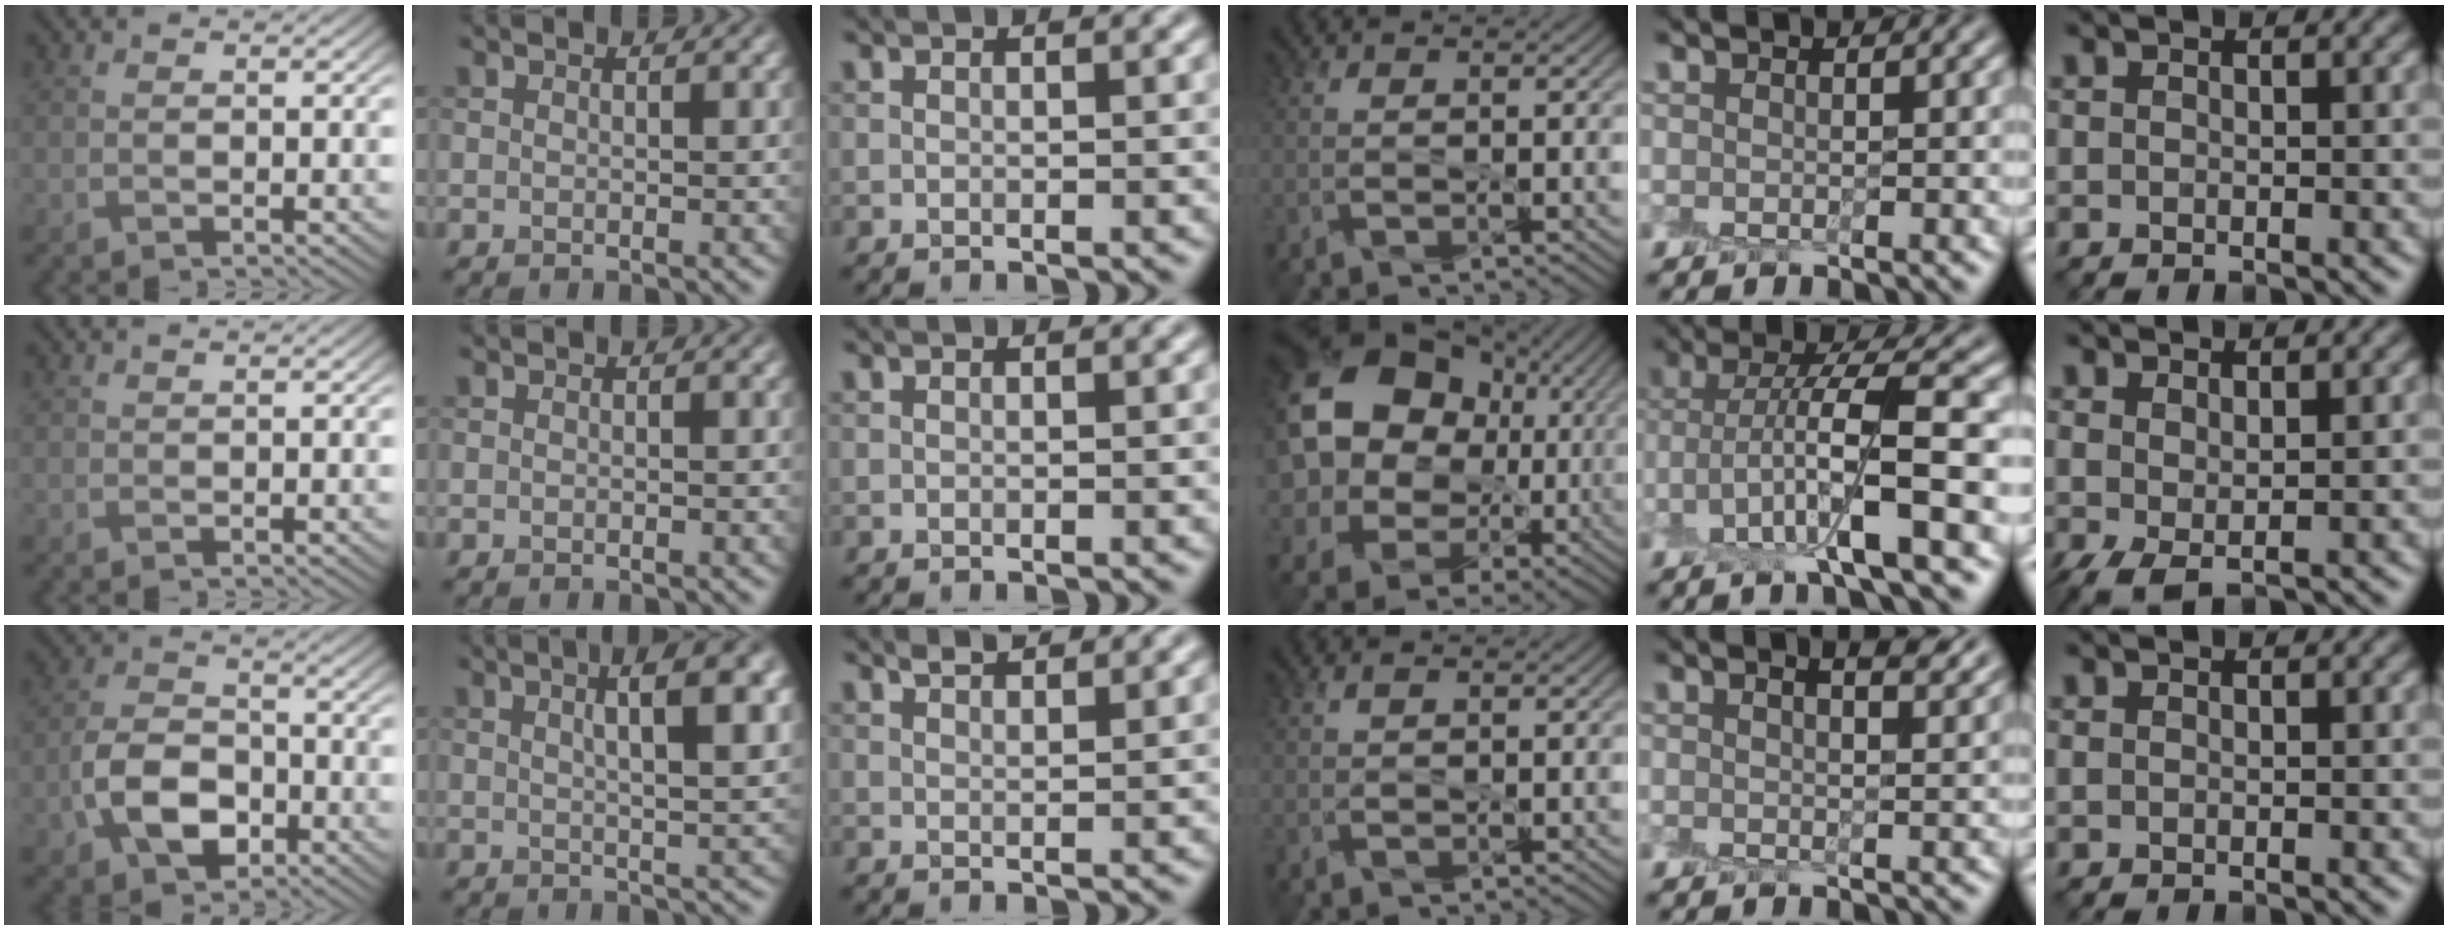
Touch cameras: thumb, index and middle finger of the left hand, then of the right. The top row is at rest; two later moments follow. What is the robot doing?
{"motion": "peel", "object": "shipping label"}